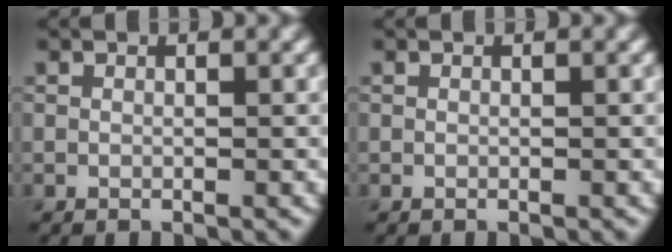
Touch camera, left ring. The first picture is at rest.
{"total": 0.0}